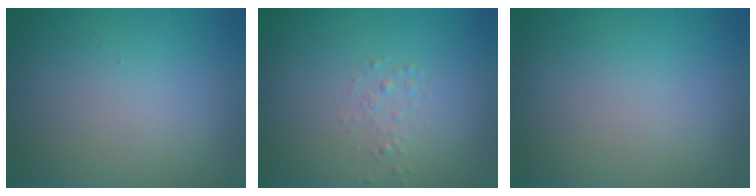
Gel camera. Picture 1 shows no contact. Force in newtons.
{"total": 0.8, "press": 0.7, "slide": 0.1}
{"total": 0.0}